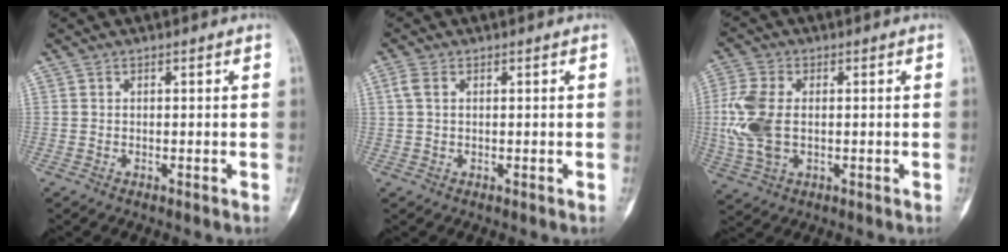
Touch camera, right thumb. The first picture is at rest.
{"total": 2.6, "force": [0.8, 1.5, 2.0], "torque": [-0.055, 0.009, 0.019]}
{"total": 10.2, "force": [0.1, 6.3, 8.1], "torque": [-0.194, 0.003, 0.005]}